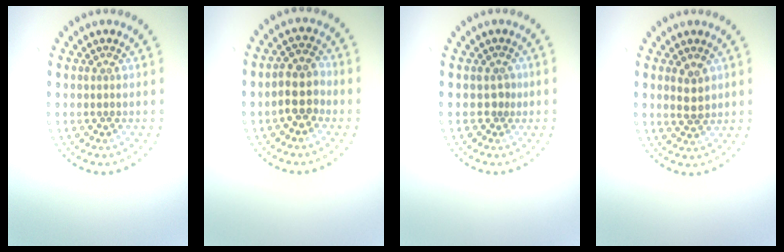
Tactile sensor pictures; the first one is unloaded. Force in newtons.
{"total": 3.1, "press": 2.9, "slide": 1.1}
{"total": 0.8, "press": 0.4, "slide": 0.6}
{"total": 2.0, "press": 1.9, "slide": 0.4}